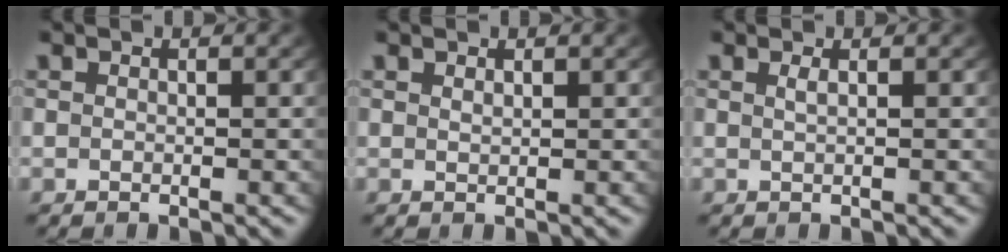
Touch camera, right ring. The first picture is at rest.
{"total": 0.6, "force": [0.5, -0.2, 0.1], "torque": [0.001, -0.006, 0.016]}
{"total": 0.7, "force": [0.2, -0.3, 0.6], "torque": [-0.017, -0.005, 0.008]}